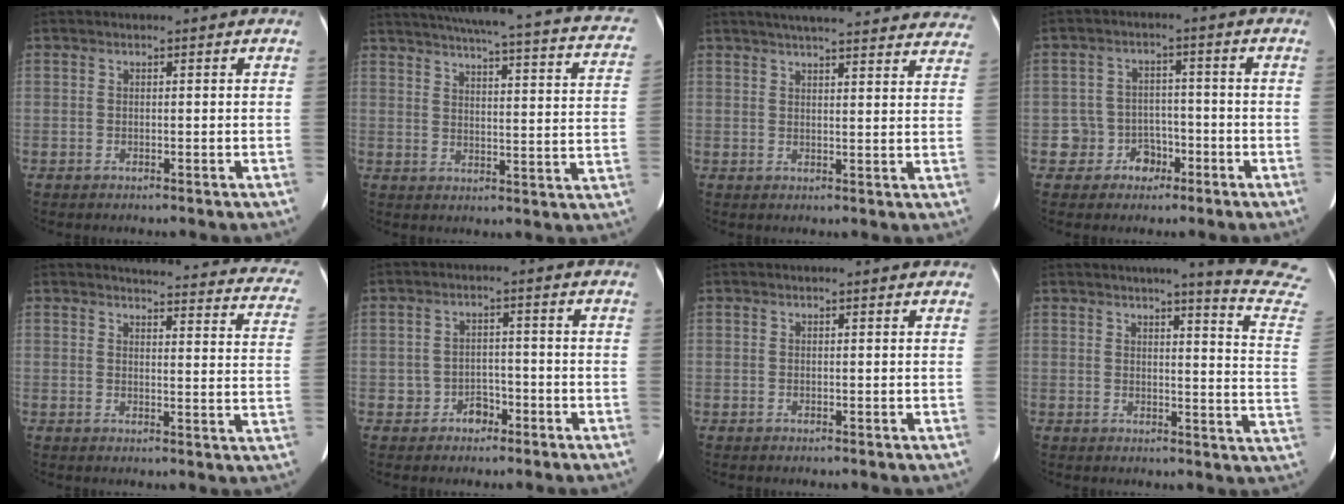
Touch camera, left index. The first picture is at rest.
{"total": 28.3, "force": [23.6, 4.0, 15.0], "torque": [-0.218, -0.020, 0.271]}
{"total": 26.2, "force": [23.9, 4.0, 9.9], "torque": [-0.140, -0.023, 0.278]}
{"total": 4.6, "force": [-2.2, 4.1, -0.1], "torque": [0.013, 0.019, -0.032]}
{"total": 23.9, "force": [22.9, 4.1, 5.3], "torque": [-0.046, -0.082, 0.232]}
{"total": 2.7, "force": [-1.5, 2.1, 0.8], "torque": [-0.010, 0.010, -0.023]}
{"total": 2.3, "force": [2.1, 0.2, 0.9], "torque": [-0.012, 0.012, 0.018]}
{"total": 14.7, "force": [13.3, -1.6, 6.0], "torque": [-0.071, -0.103, 0.133]}